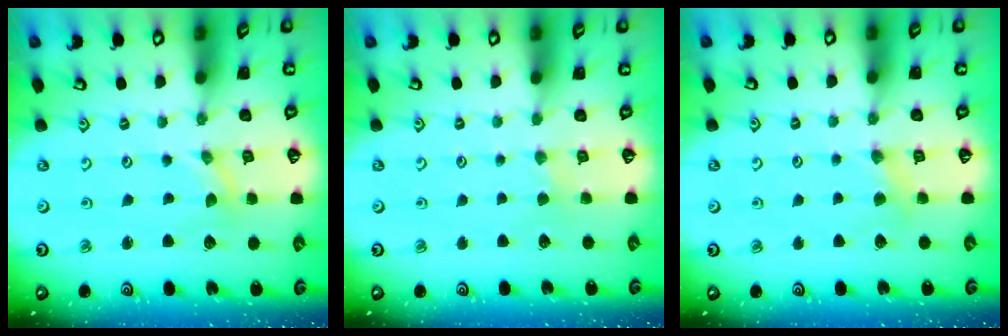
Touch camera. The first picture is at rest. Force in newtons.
{"total": 1.2, "press": 1.1, "slide": 0.3}
{"total": 3.6, "press": 3.5, "slide": 0.6}